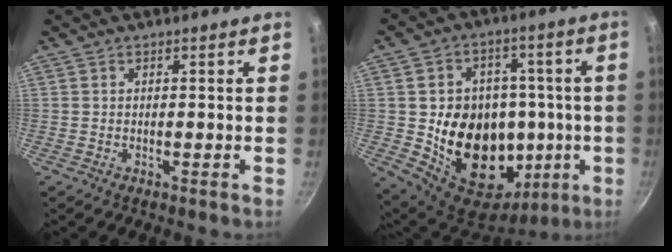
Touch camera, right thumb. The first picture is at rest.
{"total": 23.0, "force": [-2.0, 17.9, 14.3], "torque": [-0.197, 0.013, -0.012]}